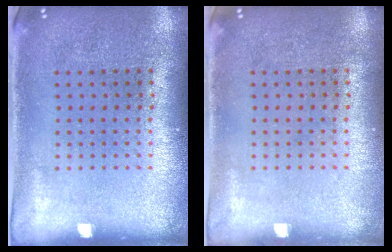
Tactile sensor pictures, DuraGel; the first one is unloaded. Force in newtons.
{"total": 0.0}